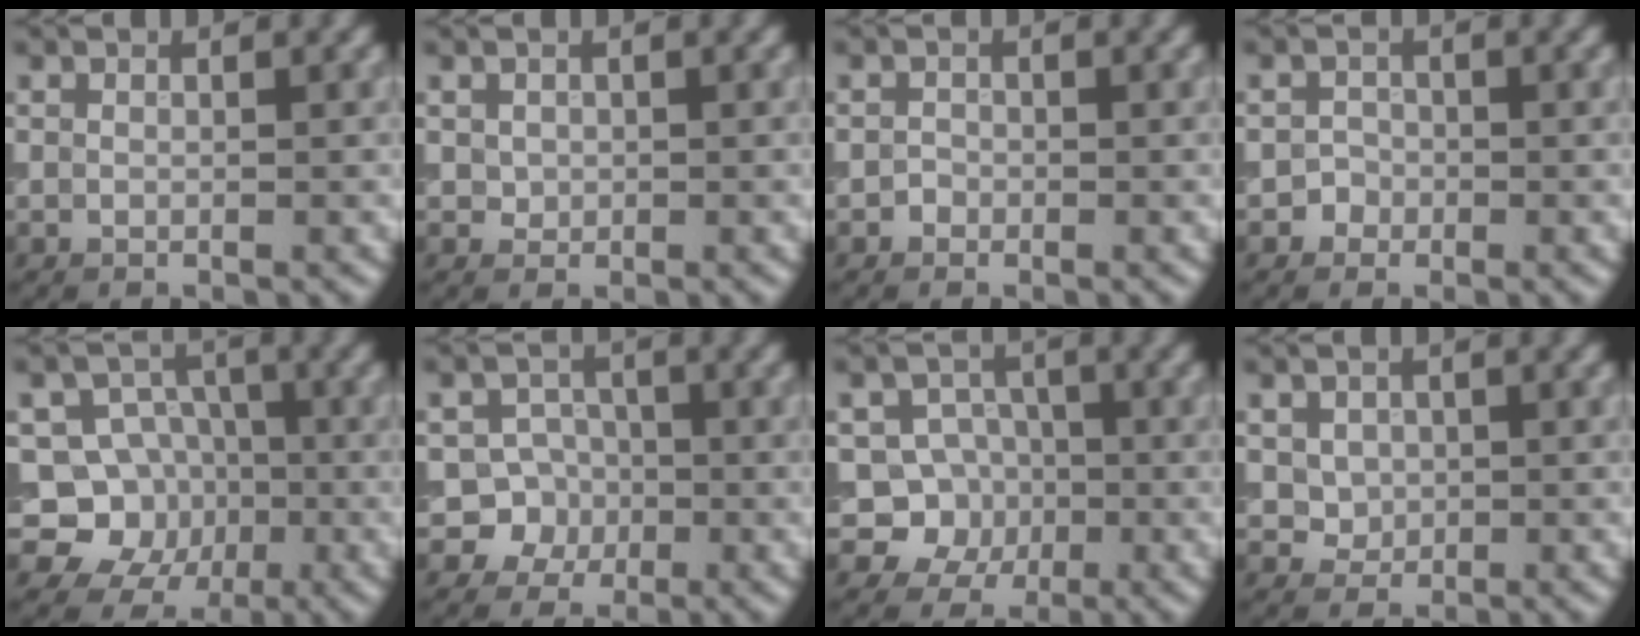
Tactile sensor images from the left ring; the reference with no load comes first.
{"total": 1.0, "force": [0.1, 0.9, 0.4], "torque": [-0.008, -0.004, 0.005]}
{"total": 0.8, "force": [-0.5, 0.6, 0.0], "torque": [0.005, -0.001, -0.014]}
{"total": 1.2, "force": [-0.6, 1.1, 0.0], "torque": [0.016, 0.001, -0.017]}
{"total": 7.7, "force": [-2.0, 7.1, 2.3], "torque": [-0.025, 0.019, -0.069]}
{"total": 4.6, "force": [-1.4, 4.2, 0.9], "torque": [0.017, 0.008, -0.047]}
{"total": 4.4, "force": [-0.9, 4.1, 1.4], "torque": [0.005, 0.001, -0.037]}
{"total": 2.9, "force": [0.6, 2.4, 1.4], "torque": [-0.031, 0.002, 0.018]}